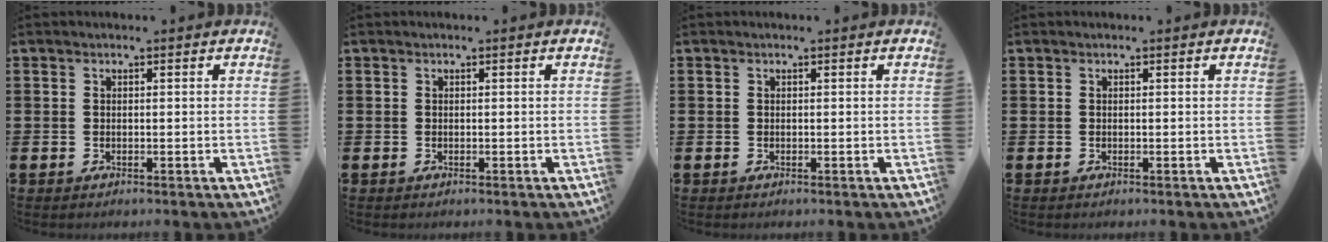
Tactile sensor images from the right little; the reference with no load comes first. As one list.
[{"total": 0.0}, {"total": 0.0}, {"total": 0.0}]